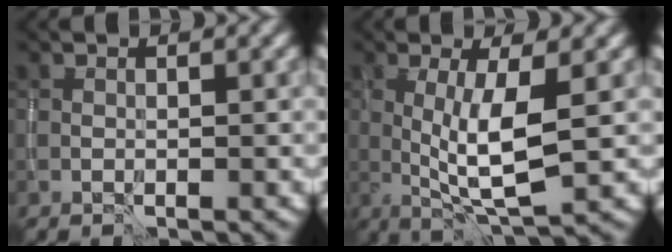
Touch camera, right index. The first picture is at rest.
{"total": 5.9, "force": [0.0, 1.4, 5.7], "torque": [-0.109, -0.006, 0.004]}